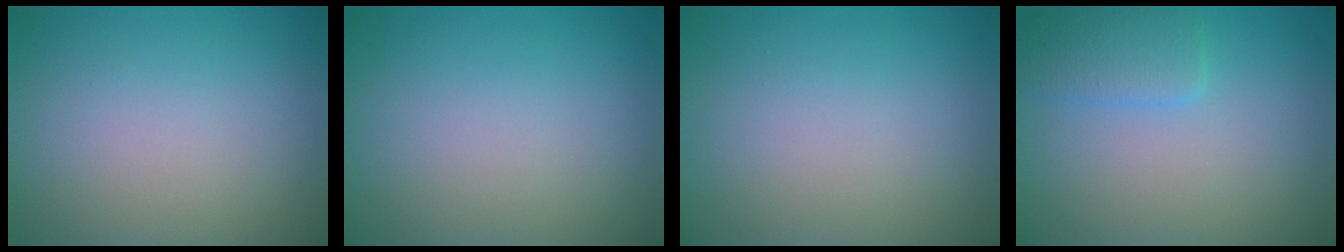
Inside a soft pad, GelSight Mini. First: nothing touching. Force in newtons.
{"total": 0.0}
{"total": 0.0}
{"total": 2.4, "press": 2.4, "slide": 0.1}